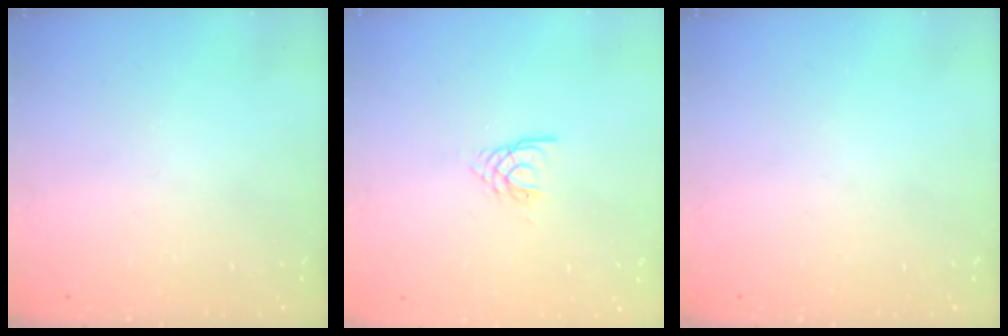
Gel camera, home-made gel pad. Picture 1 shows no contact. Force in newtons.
{"total": 2.9, "press": 2.8, "slide": 0.4}
{"total": 0.0}